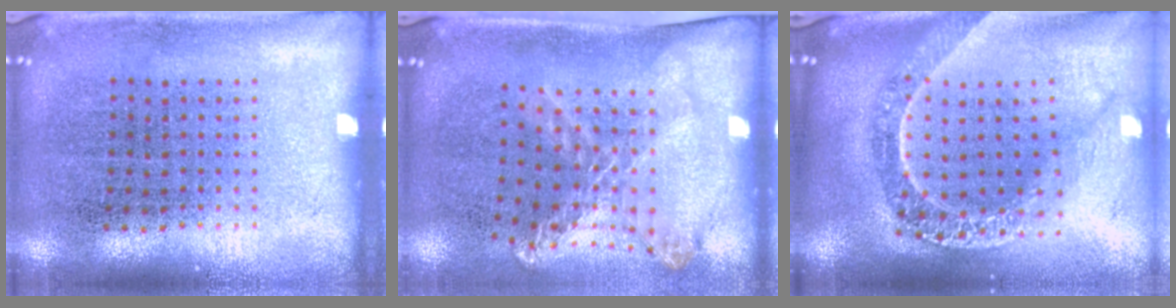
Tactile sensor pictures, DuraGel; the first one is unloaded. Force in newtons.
{"total": 1.7, "press": 1.3, "slide": 1.1}
{"total": 2.7, "press": 2.2, "slide": 1.6}